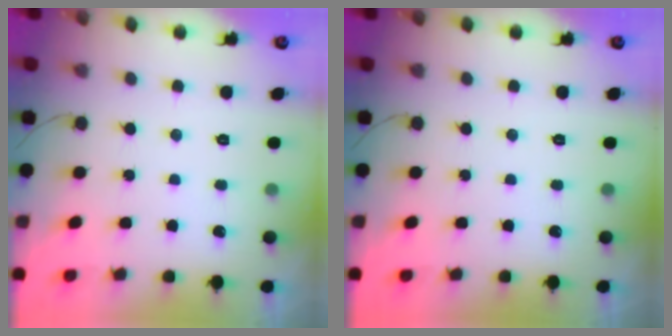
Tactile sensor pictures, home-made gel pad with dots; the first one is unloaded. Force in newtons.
{"total": 0.0}